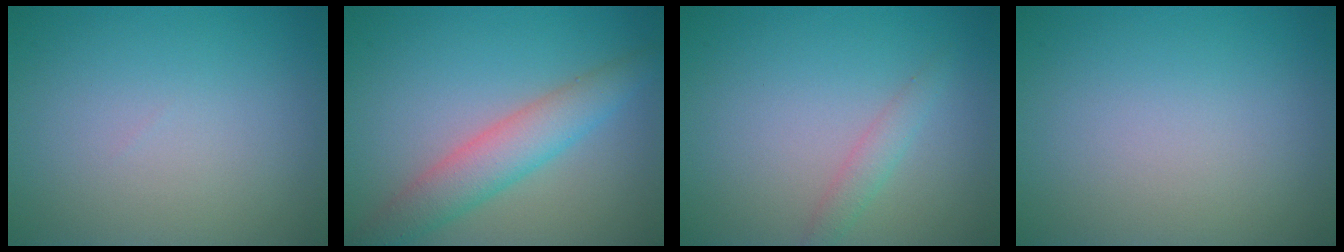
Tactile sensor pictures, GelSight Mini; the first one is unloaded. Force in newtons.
{"total": 4.5, "press": 4.5, "slide": 0.2}
{"total": 1.5, "press": 1.5, "slide": 0.0}
{"total": 0.0}